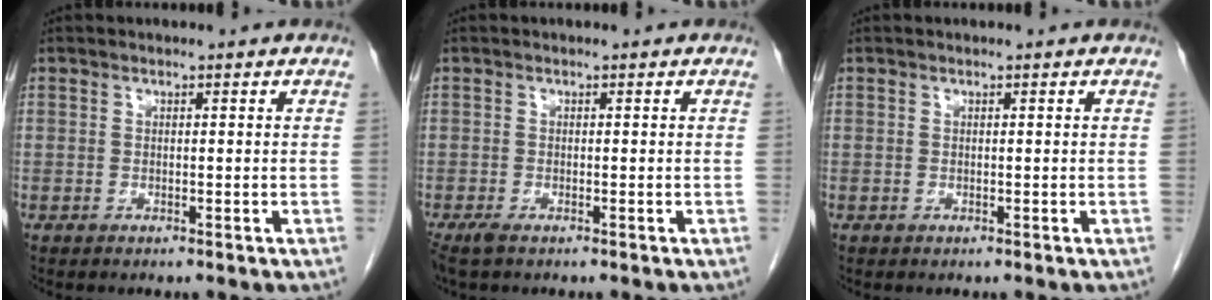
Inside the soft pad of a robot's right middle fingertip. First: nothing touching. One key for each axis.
{"total": 2.0, "fx": -1.4, "fy": 0.5, "fz": 1.4, "tx": -0.032, "ty": -0.008, "tz": -0.026}
{"total": 0.0}